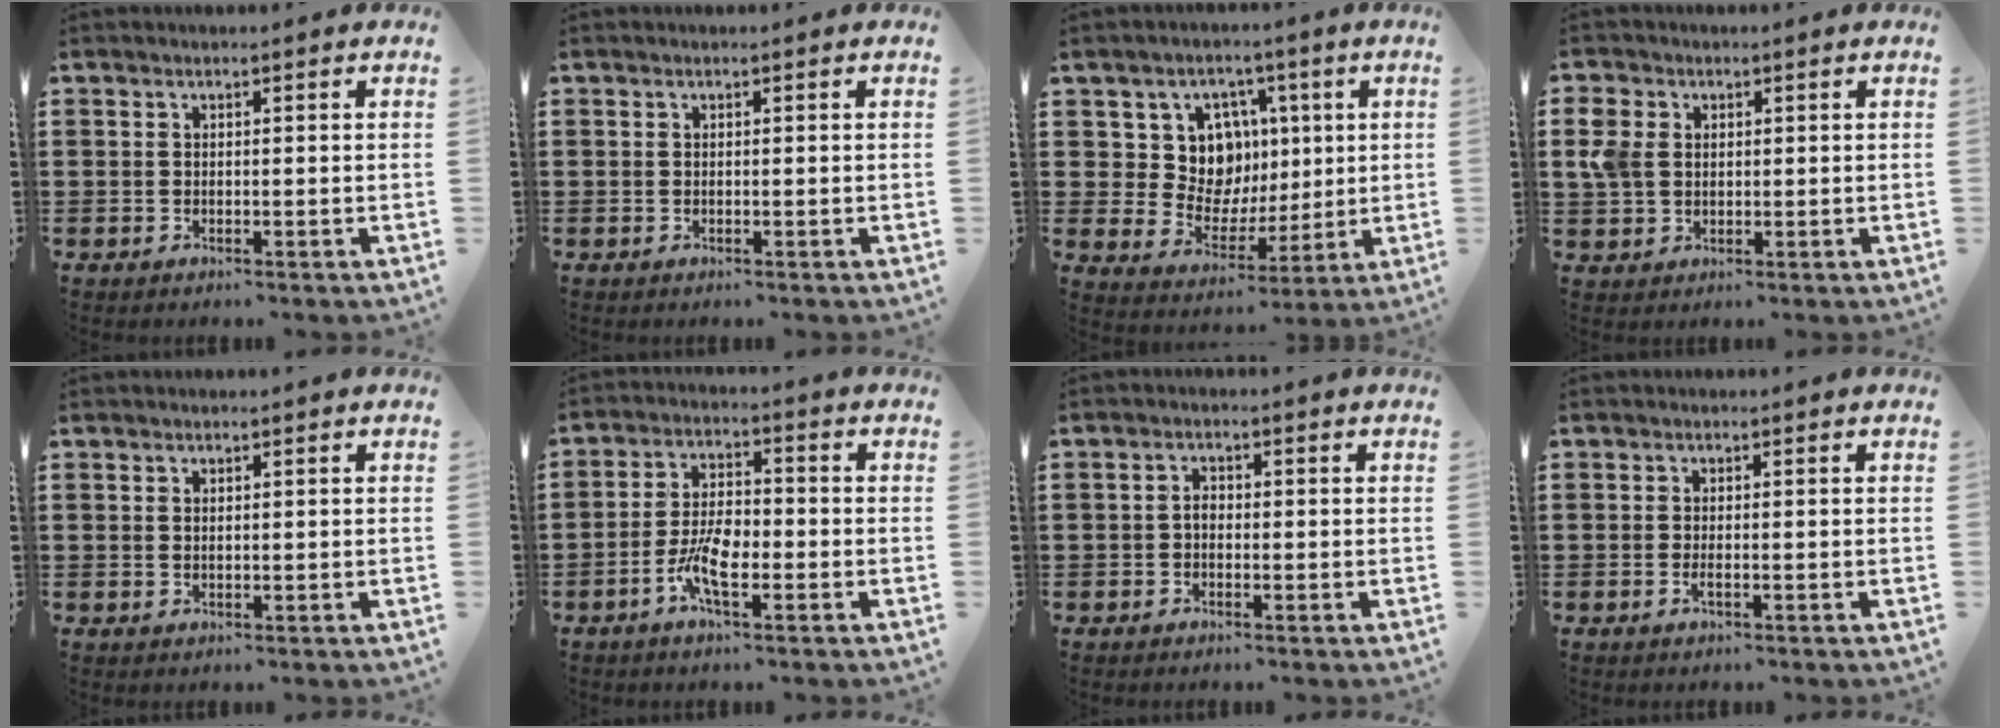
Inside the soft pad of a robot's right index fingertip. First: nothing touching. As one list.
[{"total": 0.0}, {"total": 10.0, "force": [2.6, 8.6, 4.2], "torque": [-0.092, -0.003, 0.053]}, {"total": 4.3, "force": [1.0, 3.3, 2.5], "torque": [-0.079, 0.006, 0.010]}, {"total": 0.7, "force": [0.4, 0.4, 0.3], "torque": [-0.008, 0.003, 0.007]}, {"total": 6.8, "force": [-2.7, 2.6, 5.7], "torque": [-0.127, -0.003, -0.057]}, {"total": 1.7, "force": [-0.4, 1.1, 1.3], "torque": [-0.025, 0.003, -0.008]}, {"total": 1.0, "force": [-0.3, 0.2, 0.9], "torque": [-0.023, -0.005, -0.007]}]